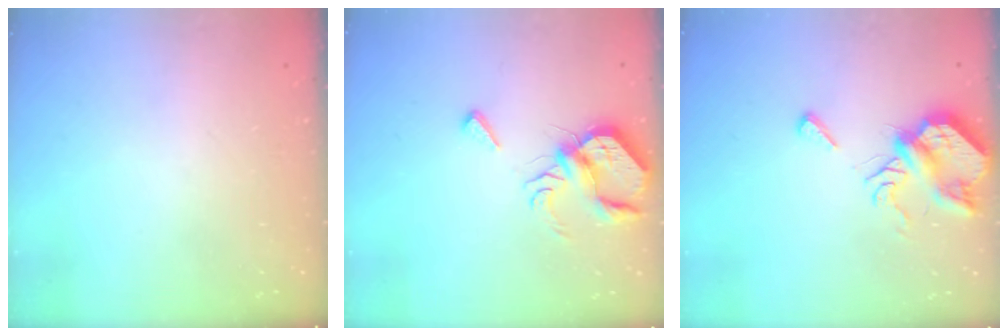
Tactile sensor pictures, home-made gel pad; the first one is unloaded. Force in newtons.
{"total": 7.9, "press": 7.9, "slide": 0.7}
{"total": 9.2, "press": 9.2, "slide": 0.9}